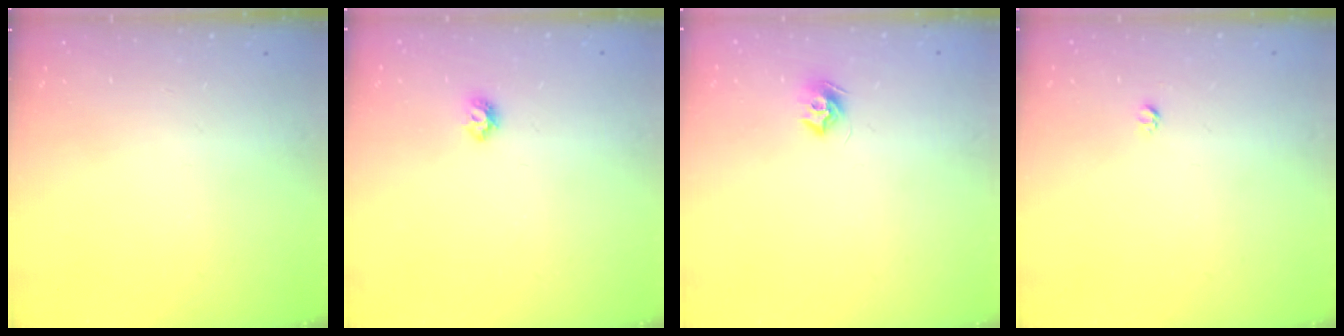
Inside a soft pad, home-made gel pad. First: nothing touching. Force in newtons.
{"total": 4.9, "press": 4.8, "slide": 0.9}
{"total": 7.6, "press": 7.6, "slide": 0.2}
{"total": 2.7, "press": 2.7, "slide": 0.3}